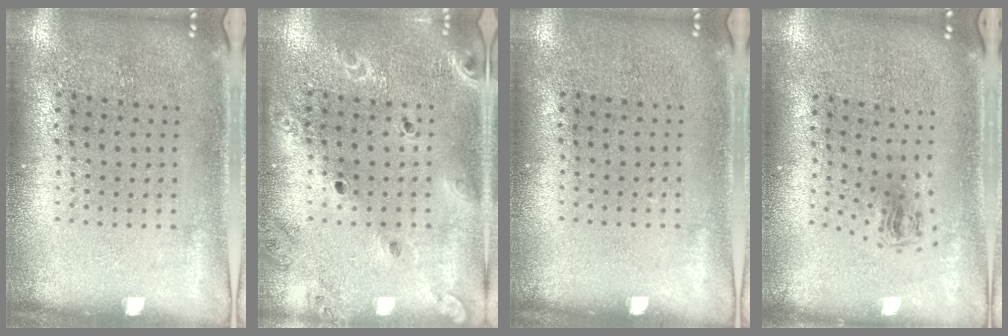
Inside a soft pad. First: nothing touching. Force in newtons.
{"total": 1.9, "press": 1.8, "slide": 0.7}
{"total": 0.0}
{"total": 0.6, "press": 0.3, "slide": 0.6}